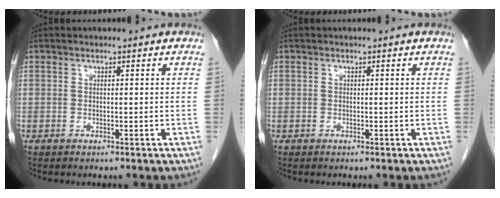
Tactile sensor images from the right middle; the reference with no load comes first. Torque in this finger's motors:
{"motor_torque": [0.26, -0.20, -0.20, -0.05]}